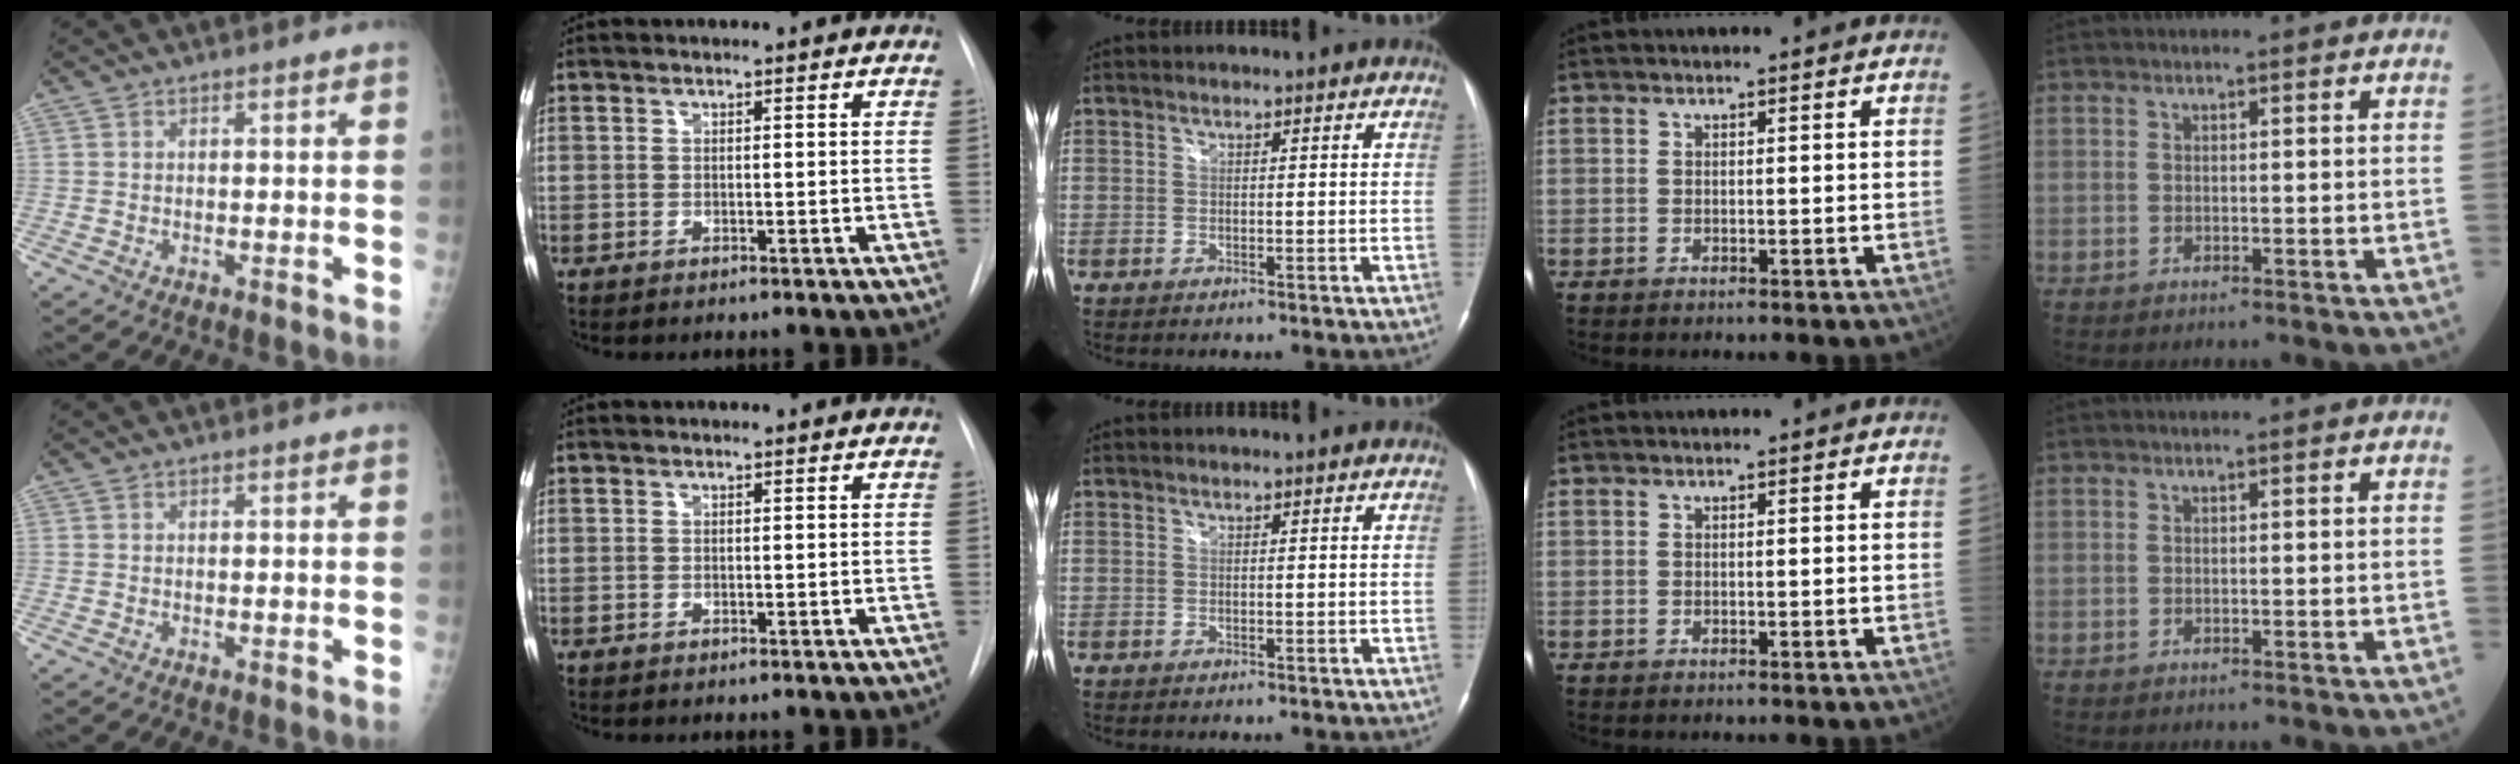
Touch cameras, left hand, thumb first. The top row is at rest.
{}